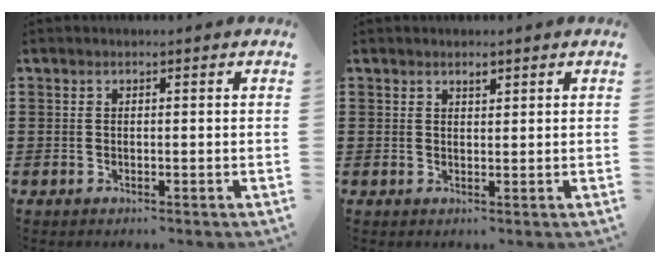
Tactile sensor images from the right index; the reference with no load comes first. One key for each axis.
{"total": 1.1, "fx": 0.9, "fy": 0.5, "fz": 0.5, "tx": -0.012, "ty": 0.002, "tz": 0.016}